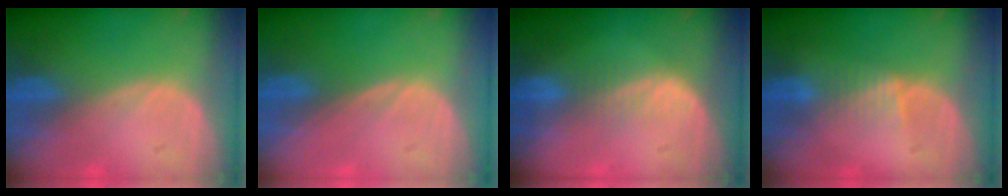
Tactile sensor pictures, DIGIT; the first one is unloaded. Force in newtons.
{"total": 0.0}
{"total": 2.7, "press": 2.3, "slide": 1.5}
{"total": 2.4, "press": 2.4, "slide": 0.2}